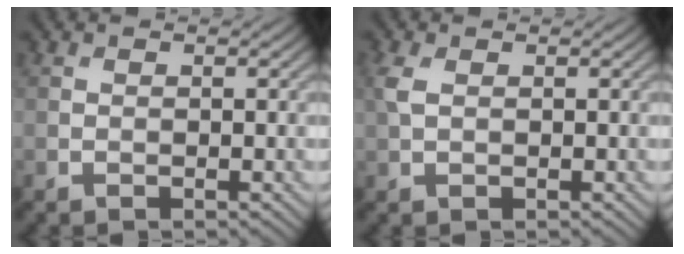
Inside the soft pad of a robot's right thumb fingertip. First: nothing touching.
{"total": 2.1, "force": [0.6, 1.2, 1.6], "torque": [-0.052, 0.005, 0.011]}